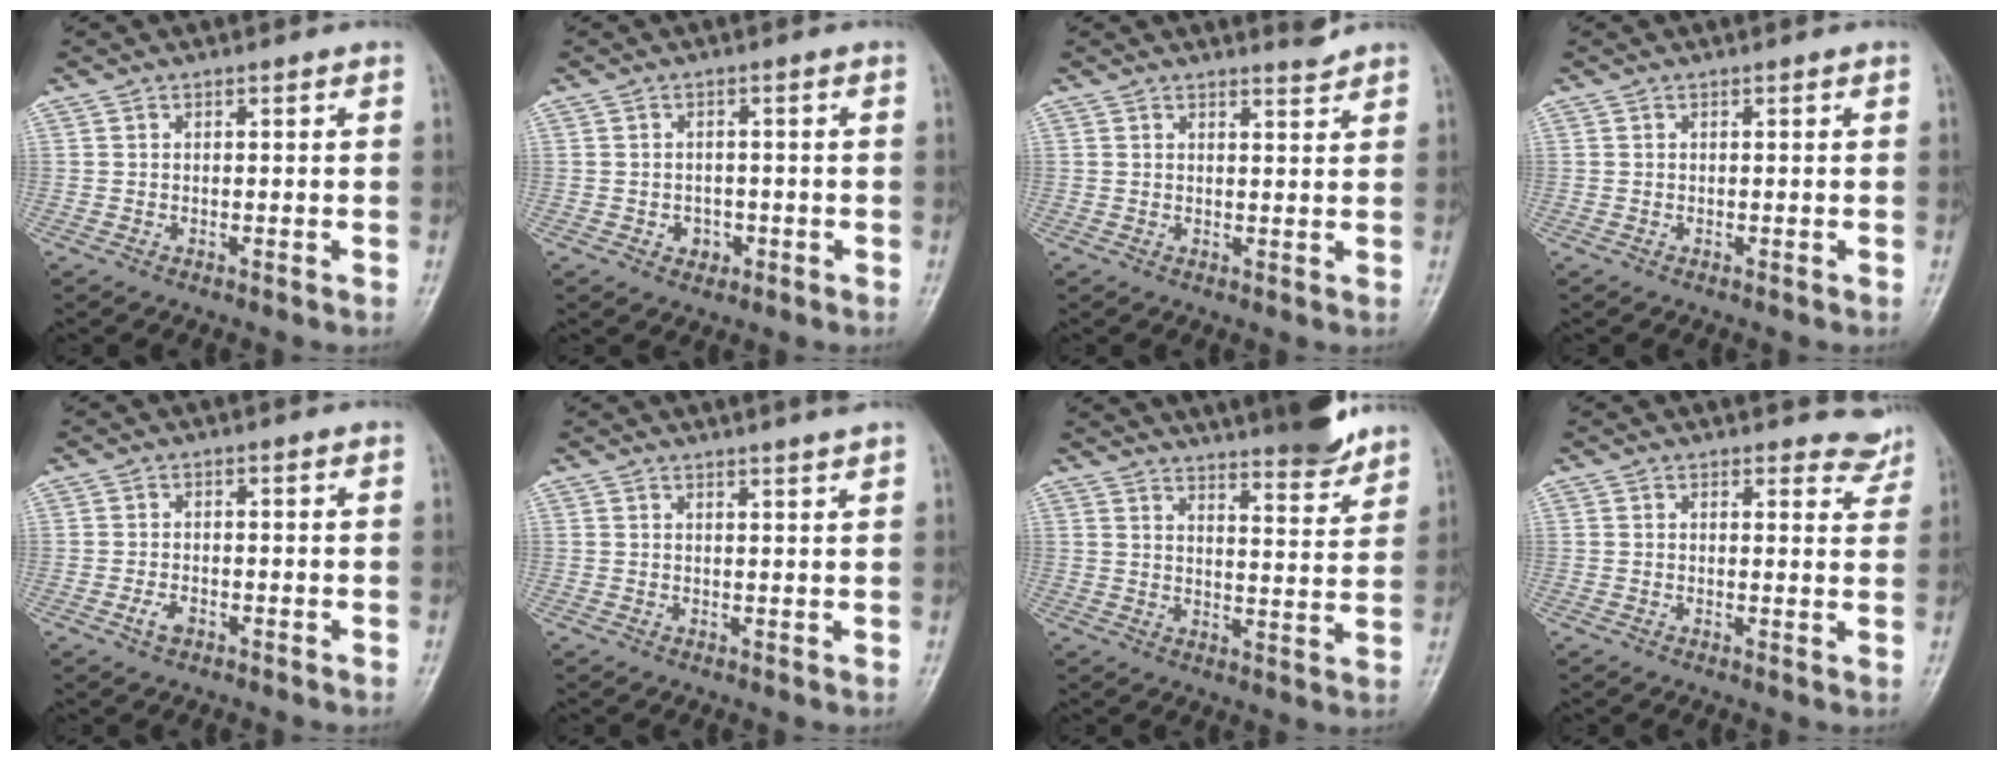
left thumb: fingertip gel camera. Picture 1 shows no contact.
{"total": 2.6, "force": [-1.1, 2.1, 0.8], "torque": [0.003, 0.006, -0.010]}
{"total": 2.0, "force": [1.9, 0.1, 0.4], "torque": [-0.002, -0.020, 0.029]}
{"total": 0.0}
{"total": 2.0, "force": [-1.2, 1.1, 1.2], "torque": [-0.024, 0.005, -0.020]}
{"total": 3.9, "force": [3.3, -0.3, 2.0], "torque": [-0.020, -0.002, 0.042]}
{"total": 15.2, "force": [13.2, 2.6, 6.9], "torque": [-0.077, -0.073, 0.177]}
{"total": 3.6, "force": [3.4, 1.3, -0.1], "torque": [0.028, -0.029, 0.024]}